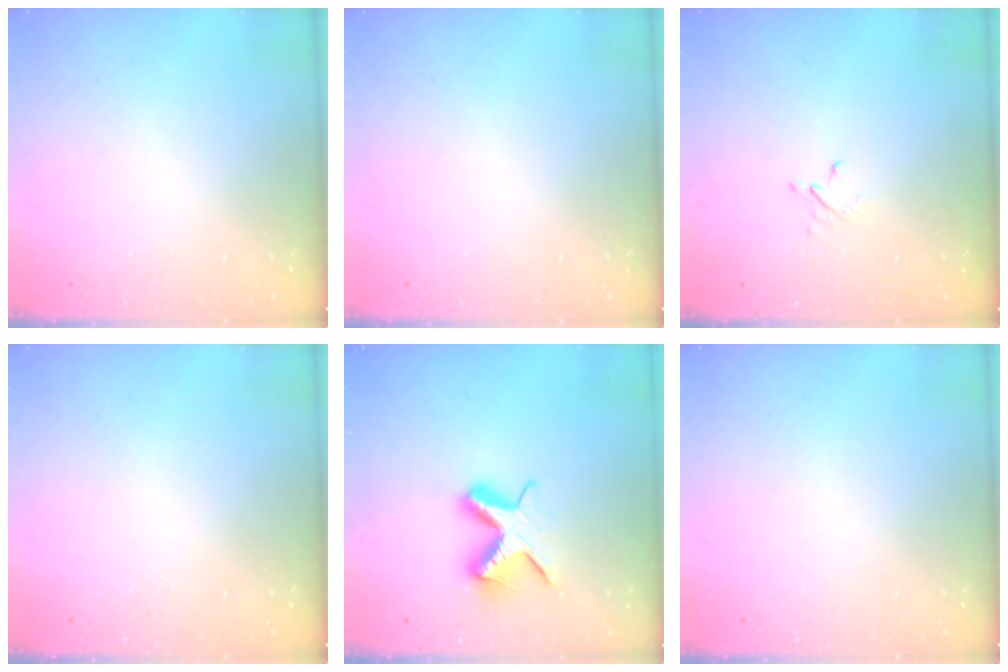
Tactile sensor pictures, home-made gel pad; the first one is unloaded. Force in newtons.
{"total": 0.0}
{"total": 2.5, "press": 2.5, "slide": 0.3}
{"total": 0.0}
{"total": 10.6, "press": 10.6, "slide": 0.3}
{"total": 0.0}